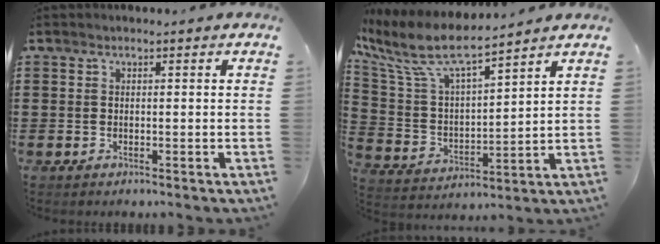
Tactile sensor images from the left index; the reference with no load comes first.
{"total": 9.7, "force": [7.8, 1.7, 5.5], "torque": [-0.146, -0.041, 0.130]}